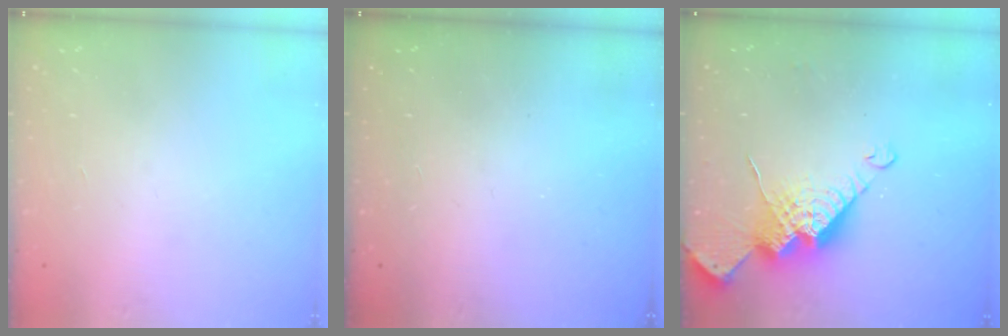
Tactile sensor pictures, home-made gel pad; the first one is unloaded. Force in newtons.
{"total": 0.0}
{"total": 15.4, "press": 15.3, "slide": 1.3}